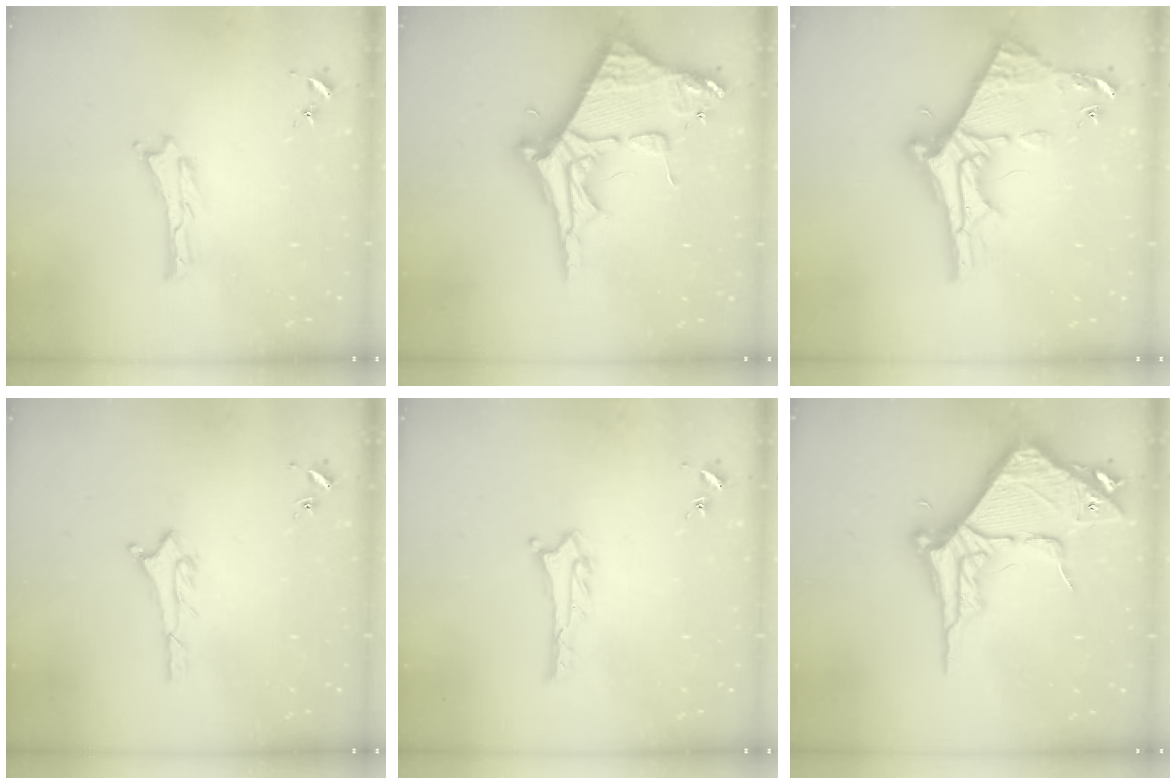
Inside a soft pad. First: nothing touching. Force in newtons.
{"total": 11.6, "press": 11.6, "slide": 1.3}
{"total": 10.5, "press": 10.4, "slide": 1.0}
{"total": 1.6, "press": 1.6, "slide": 0.1}
{"total": 2.7, "press": 2.7, "slide": 0.2}
{"total": 10.5, "press": 10.4, "slide": 1.2}